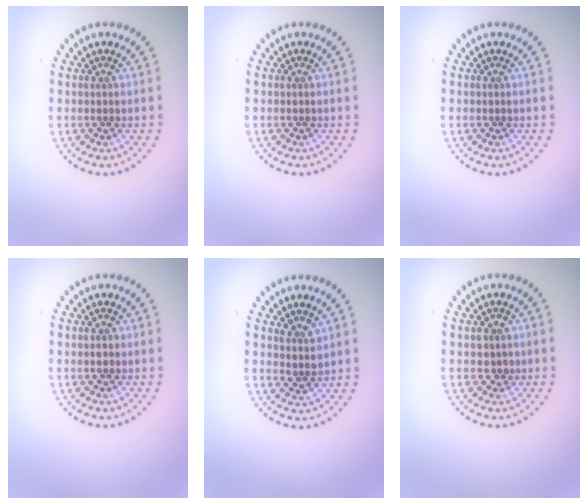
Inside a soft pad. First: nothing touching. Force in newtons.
{"total": 0.0}
{"total": 0.0}
{"total": 1.1, "press": 1.1, "slide": 0.1}
{"total": 1.7, "press": 1.3, "slide": 1.0}
{"total": 1.3, "press": 1.2, "slide": 0.5}